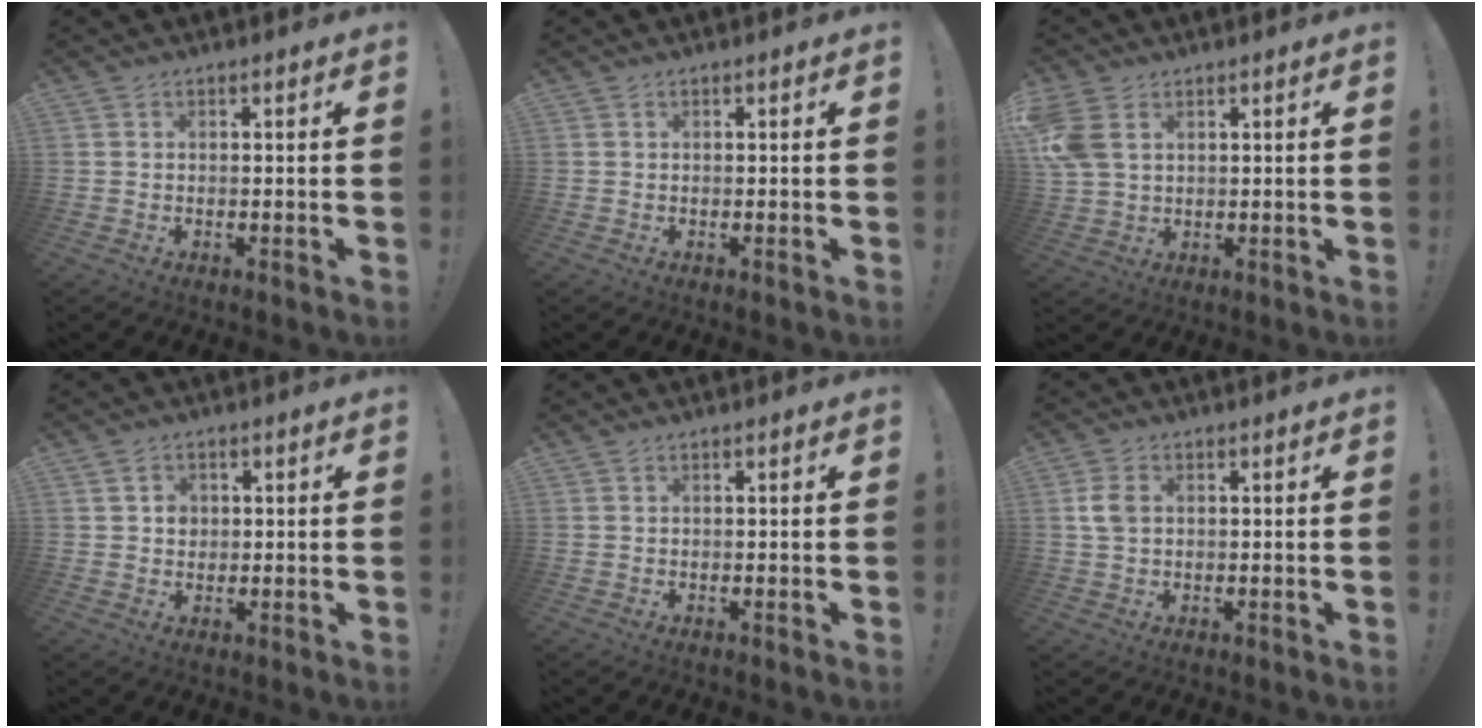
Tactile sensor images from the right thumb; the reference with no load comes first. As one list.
[{"total": 0.0}, {"total": 8.5, "force": [3.1, 5.8, 5.4], "torque": [-0.117, -0.003, 0.065]}, {"total": 3.2, "force": [0.9, 2.9, 0.9], "torque": [0.000, -0.007, 0.012]}, {"total": 0.0}, {"total": 4.4, "force": [0.8, 3.1, 3.0], "torque": [-0.057, 0.003, 0.014]}]